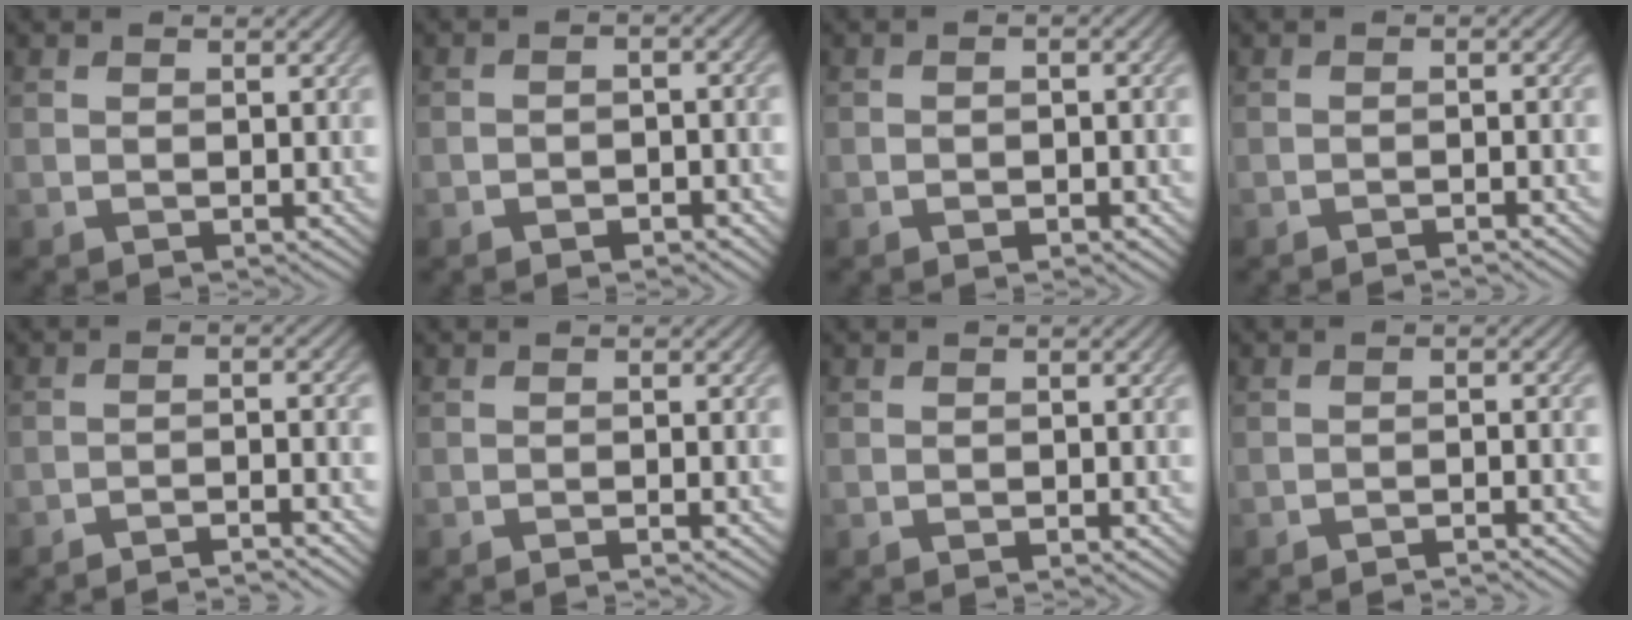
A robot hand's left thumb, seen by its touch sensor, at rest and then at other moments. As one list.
[{"total": 2.8, "force": [-1.8, 1.0, 2.0], "torque": [-0.031, 0.004, -0.028]}, {"total": 2.2, "force": [-1.0, 0.8, 1.7], "torque": [-0.021, 0.006, -0.014]}, {"total": 1.7, "force": [-1.3, 0.2, 1.1], "torque": [-0.008, 0.005, -0.030]}, {"total": 4.8, "force": [-3.7, 0.3, 3.0], "torque": [-0.049, 0.015, -0.074]}, {"total": 1.3, "force": [-0.5, 0.1, 1.2], "torque": [-0.014, 0.005, -0.015]}, {"total": 0.7, "force": [-0.2, 0.2, 0.6], "torque": [-0.007, 0.000, -0.001]}, {"total": 2.5, "force": [-1.9, 0.2, 1.5], "torque": [-0.017, 0.008, -0.042]}]